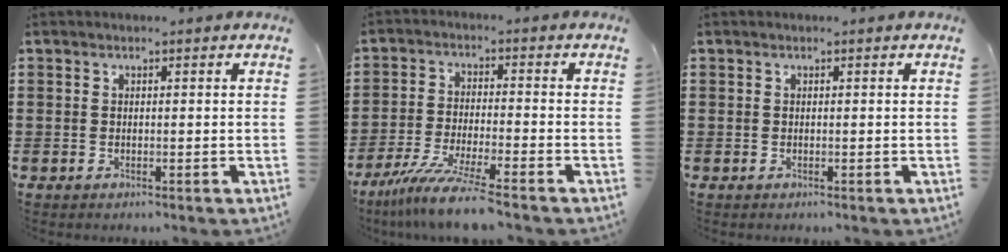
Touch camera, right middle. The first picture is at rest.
{"total": 7.9, "force": [-6.5, -0.3, 4.4], "torque": [-0.089, -0.016, -0.125]}
{"total": 0.0}